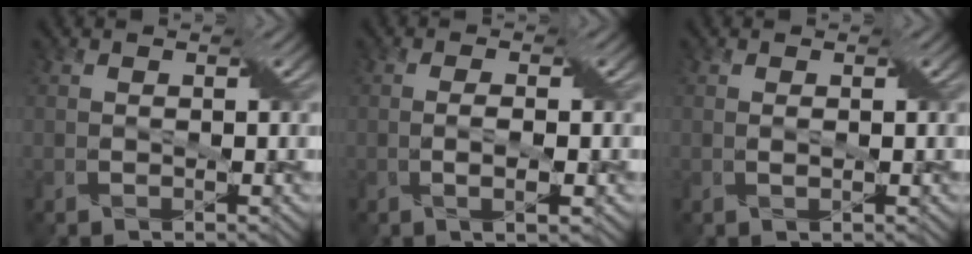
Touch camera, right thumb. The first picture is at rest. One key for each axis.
{"total": 2.5, "fx": -0.5, "fy": 0.4, "fz": 2.4, "tx": -0.046, "ty": 0.003, "tz": -0.009}
{"total": 0.6, "fx": 0.2, "fy": 0.1, "fz": 0.5, "tx": -0.012, "ty": 0.002, "tz": 0.003}